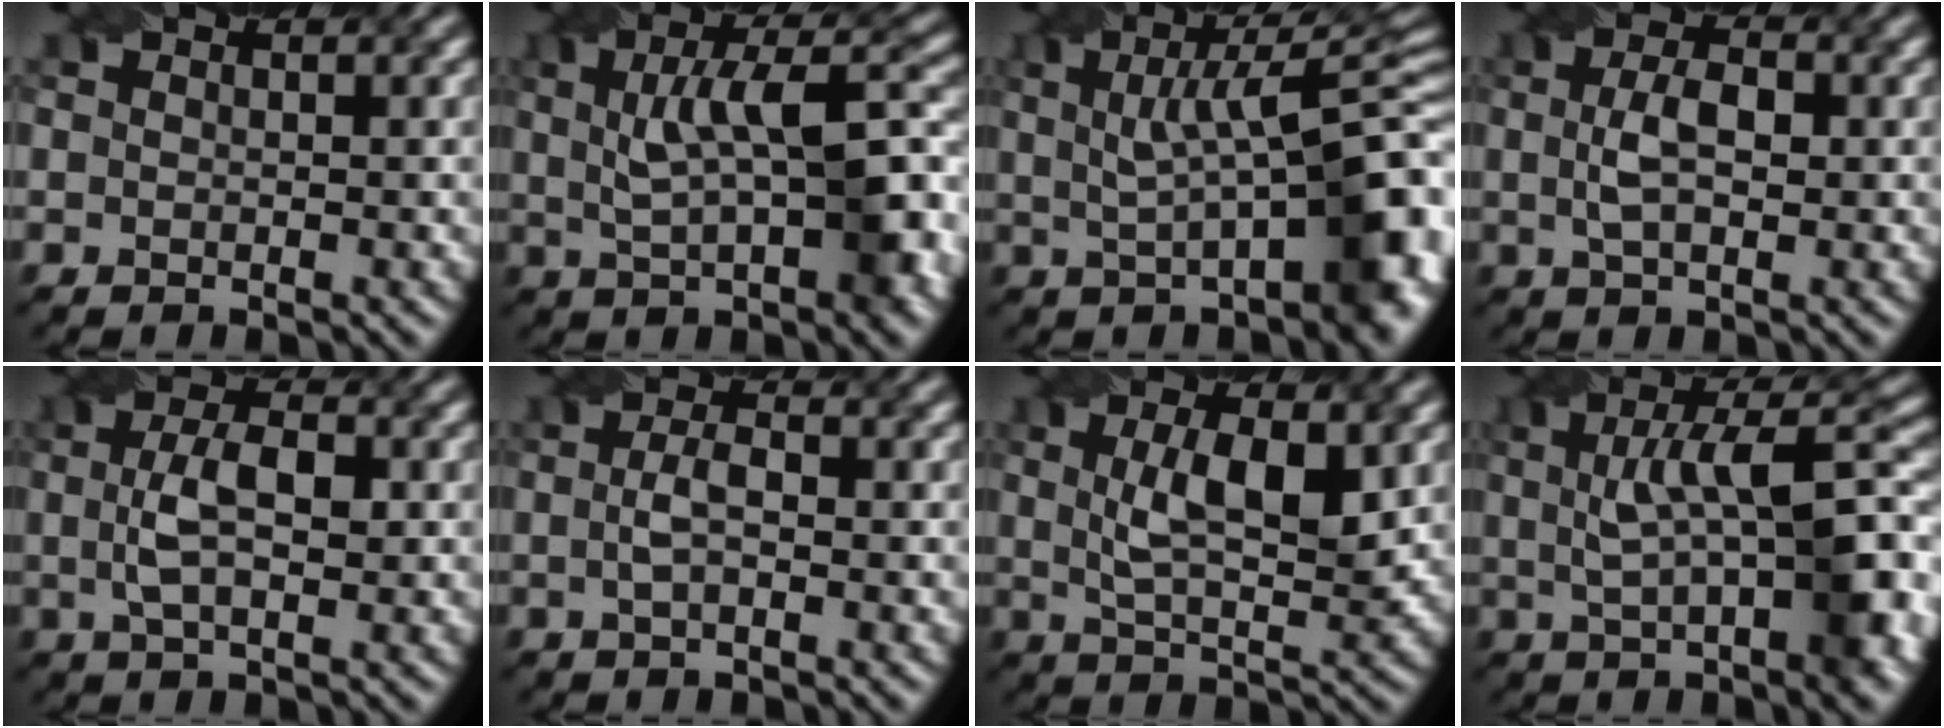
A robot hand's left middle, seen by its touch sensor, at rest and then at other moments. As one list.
[{"total": 9.0, "force": [0.9, 3.2, 8.3], "torque": [-0.136, 0.011, 0.015]}, {"total": 10.5, "force": [1.4, 3.4, 9.9], "torque": [-0.143, 0.009, 0.025]}, {"total": 3.5, "force": [0.3, 1.7, 3.1], "torque": [-0.069, 0.005, 0.002]}, {"total": 4.3, "force": [0.2, 1.9, 3.9], "torque": [-0.081, 0.006, 0.000]}, {"total": 2.1, "force": [-0.2, 0.8, 2.0], "torque": [-0.045, 0.002, -0.006]}, {"total": 6.2, "force": [1.4, 2.3, 5.6], "torque": [-0.105, 0.000, 0.029]}, {"total": 10.6, "force": [1.2, 3.5, 9.9], "torque": [-0.151, 0.013, 0.018]}]